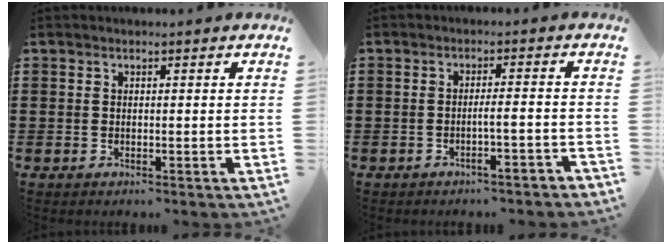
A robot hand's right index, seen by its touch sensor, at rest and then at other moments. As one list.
[{"total": 2.7, "force": [-1.6, 0.0, 2.2], "torque": [-0.042, -0.002, -0.033]}]